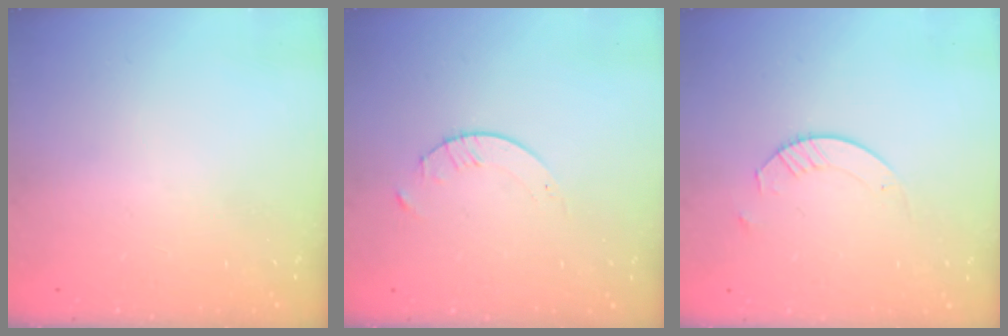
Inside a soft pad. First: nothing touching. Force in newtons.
{"total": 2.1, "press": 2.1, "slide": 0.3}
{"total": 4.5, "press": 4.5, "slide": 0.5}